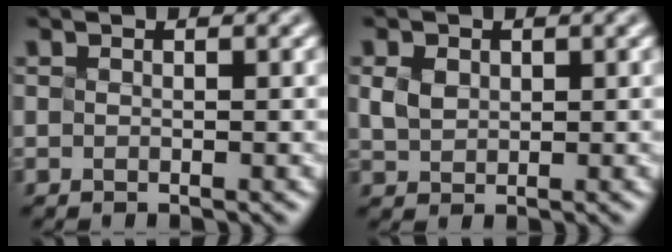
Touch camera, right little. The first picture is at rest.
{"total": 1.1, "force": [0.2, 1.0, 0.4], "torque": [-0.018, 0.002, 0.022]}